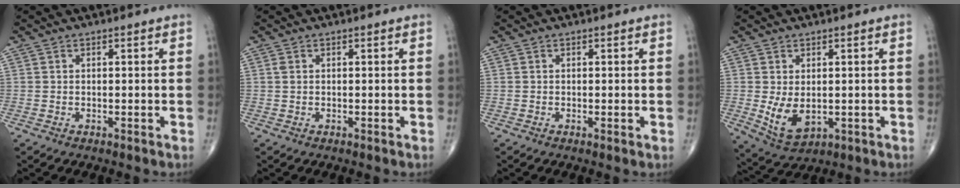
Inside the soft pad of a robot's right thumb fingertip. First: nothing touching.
{"total": 0.7, "force": [0.2, 0.4, 0.5], "torque": [-0.013, 0.006, 0.005]}
{"total": 0.6, "force": [-0.1, 0.1, 0.6], "torque": [-0.013, -0.003, -0.002]}
{"total": 6.5, "force": [-0.3, 3.9, 5.2], "torque": [-0.091, -0.013, 0.011]}